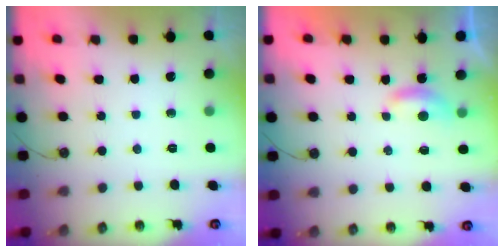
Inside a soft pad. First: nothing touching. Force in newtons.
{"total": 1.9, "press": 1.8, "slide": 0.4}